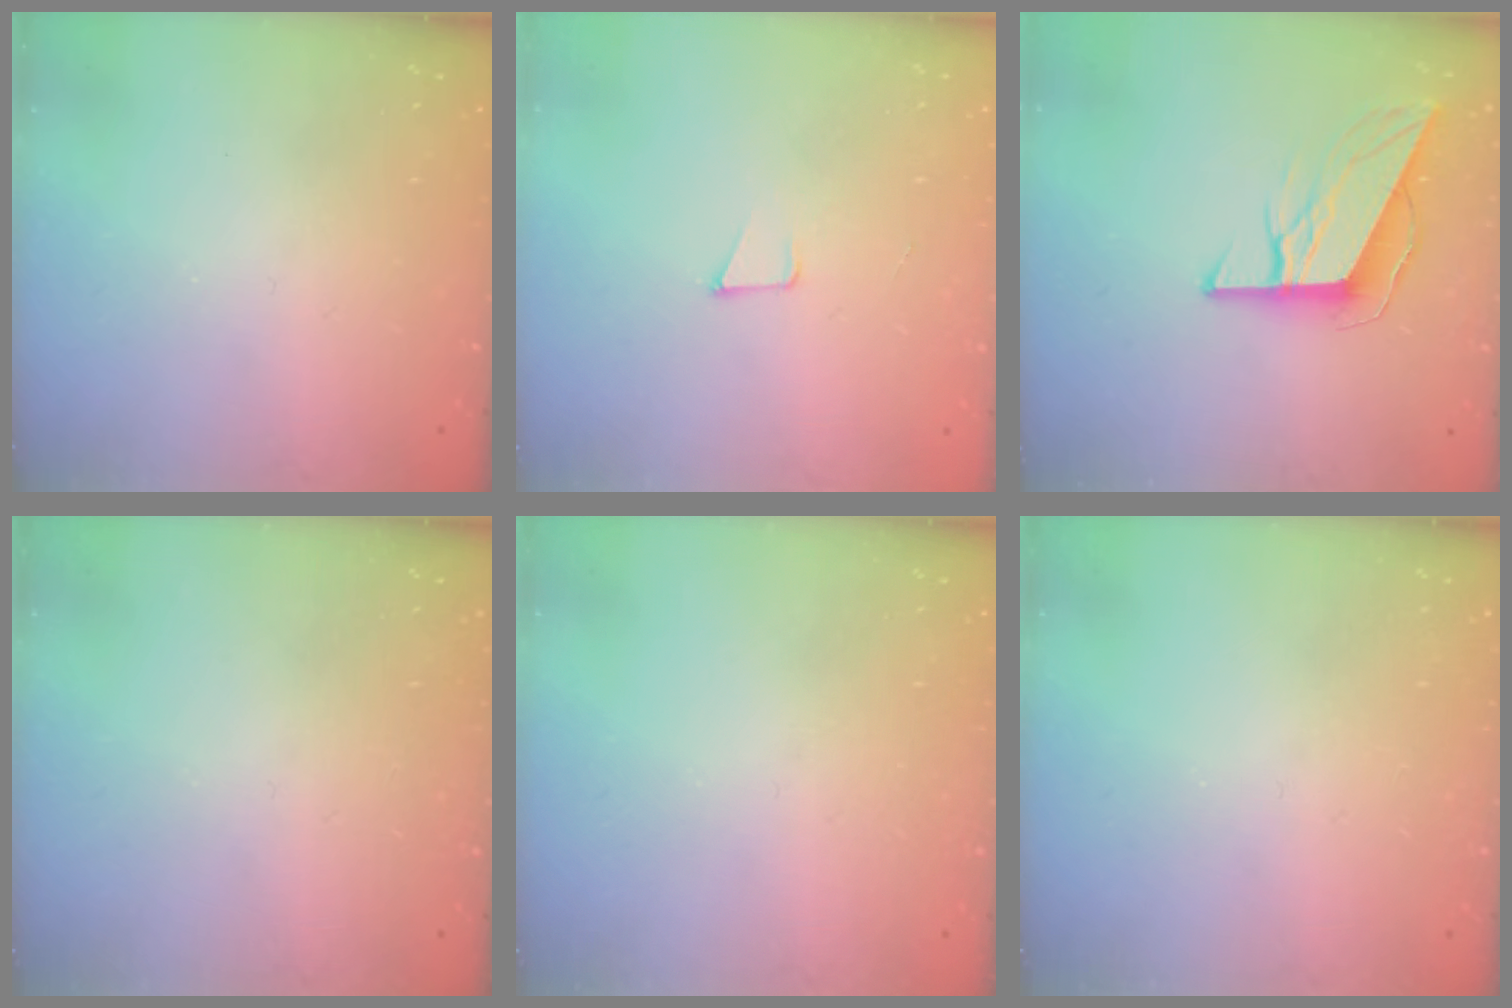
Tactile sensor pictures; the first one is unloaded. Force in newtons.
{"total": 3.9, "press": 2.9, "slide": 2.6}
{"total": 9.9, "press": 9.5, "slide": 2.7}
{"total": 0.0}
{"total": 0.0}
{"total": 0.0}